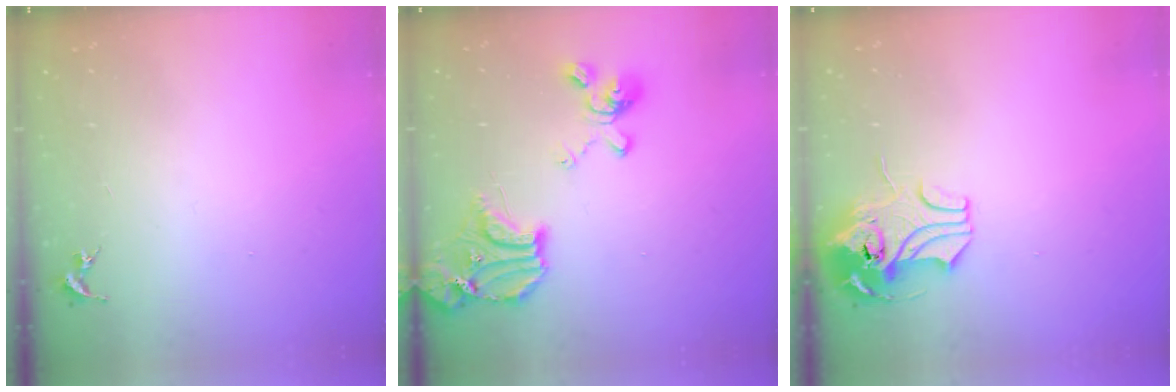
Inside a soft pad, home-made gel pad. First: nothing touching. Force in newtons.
{"total": 19.3, "press": 19.2, "slide": 2.2}
{"total": 12.2, "press": 12.1, "slide": 1.7}